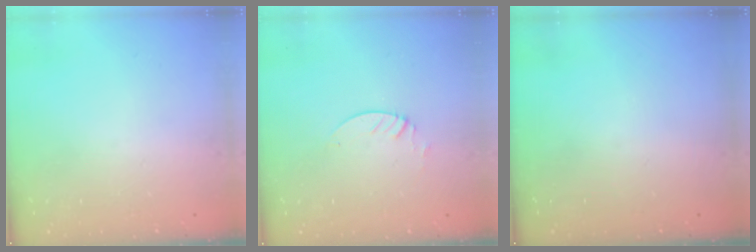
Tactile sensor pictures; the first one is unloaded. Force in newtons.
{"total": 1.3, "press": 1.3, "slide": 0.1}
{"total": 0.0}